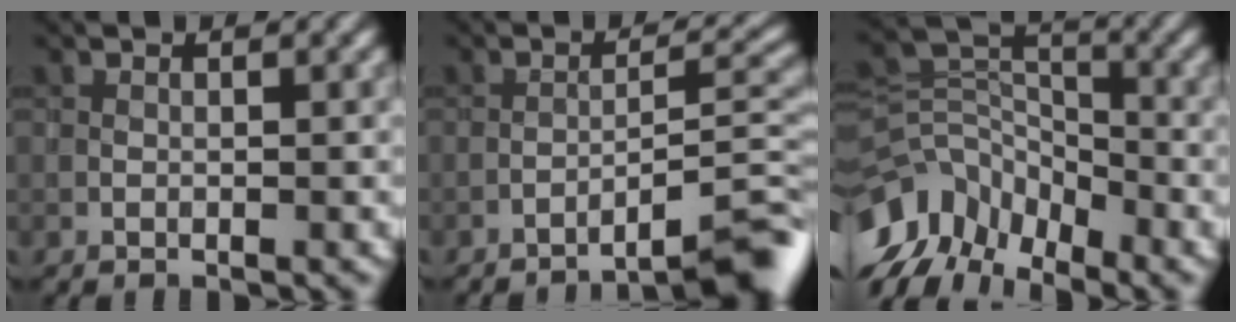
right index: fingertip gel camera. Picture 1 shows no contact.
{"total": 6.2, "force": [-4.9, 0.6, 3.8], "torque": [-0.035, 0.022, -0.074]}
{"total": 8.6, "force": [-6.0, 4.8, 3.9], "torque": [-0.082, -0.003, -0.117]}